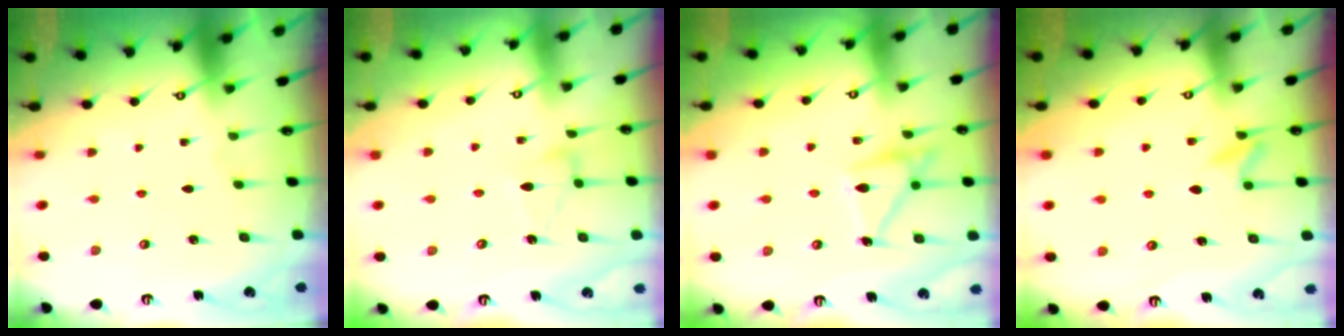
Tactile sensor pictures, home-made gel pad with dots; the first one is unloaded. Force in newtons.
{"total": 7.4, "press": 7.4, "slide": 0.5}
{"total": 16.4, "press": 16.4, "slide": 0.8}
{"total": 5.7, "press": 5.6, "slide": 0.7}